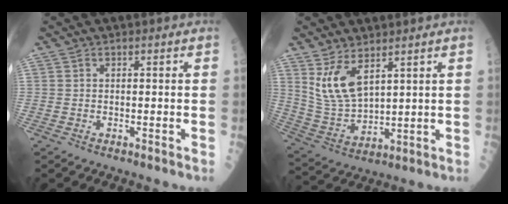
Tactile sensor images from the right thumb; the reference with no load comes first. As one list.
[{"total": 9.4, "force": [5.0, 4.2, 6.8], "torque": [-0.125, -0.032, 0.117]}]